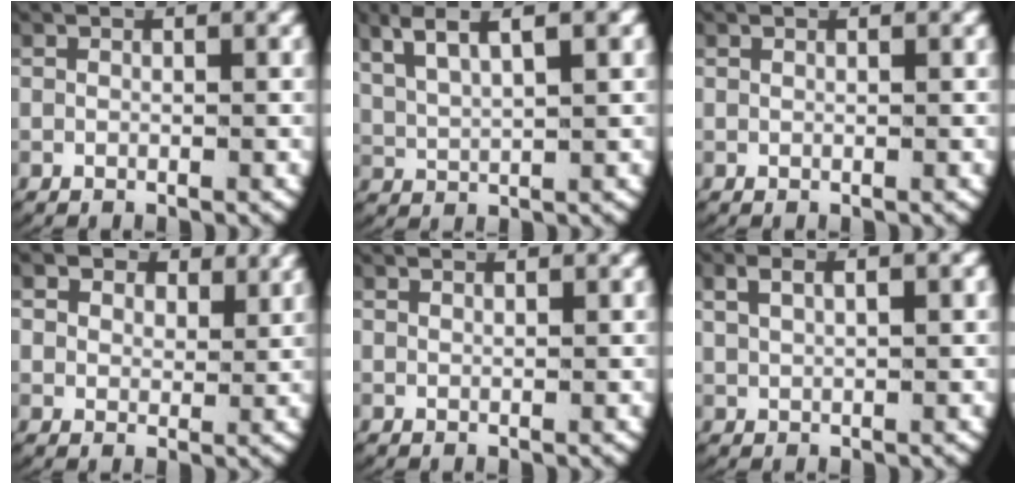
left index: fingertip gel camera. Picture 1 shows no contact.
{"total": 5.9, "force": [3.5, 2.6, 4.0], "torque": [-0.076, 0.015, 0.063]}
{"total": 0.0}
{"total": 2.8, "force": [1.9, 1.6, 1.2], "torque": [-0.027, -0.008, 0.035]}
{"total": 0.8, "force": [0.8, -0.3, 0.1], "torque": [-0.003, -0.003, 0.017]}
{"total": 2.1, "force": [1.1, 0.7, 1.6], "torque": [-0.031, 0.005, 0.026]}